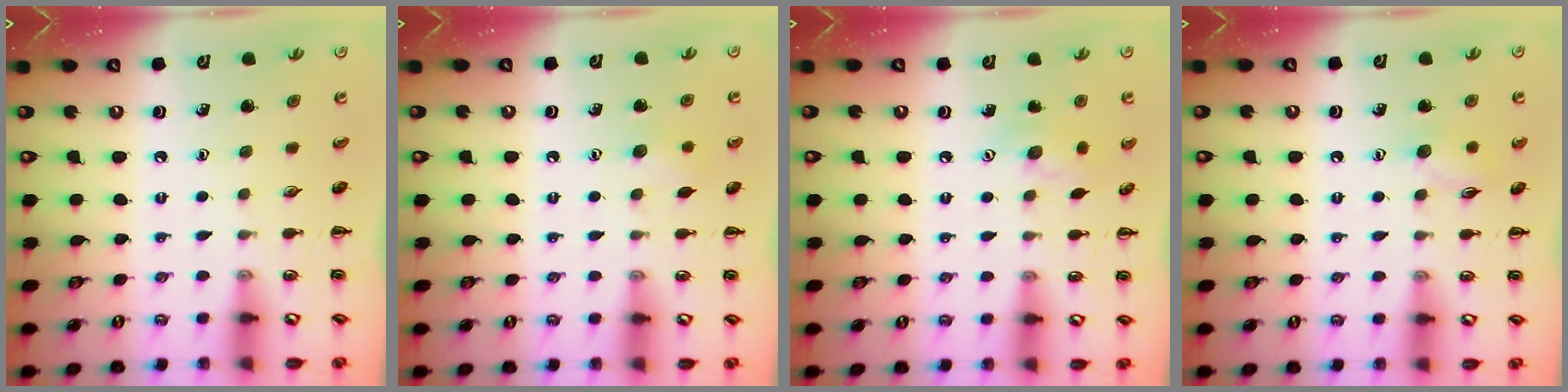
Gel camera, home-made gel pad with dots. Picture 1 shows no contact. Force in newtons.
{"total": 6.8, "press": 6.7, "slide": 1.2}
{"total": 7.4, "press": 7.3, "slide": 1.1}
{"total": 7.1, "press": 7.0, "slide": 1.1}